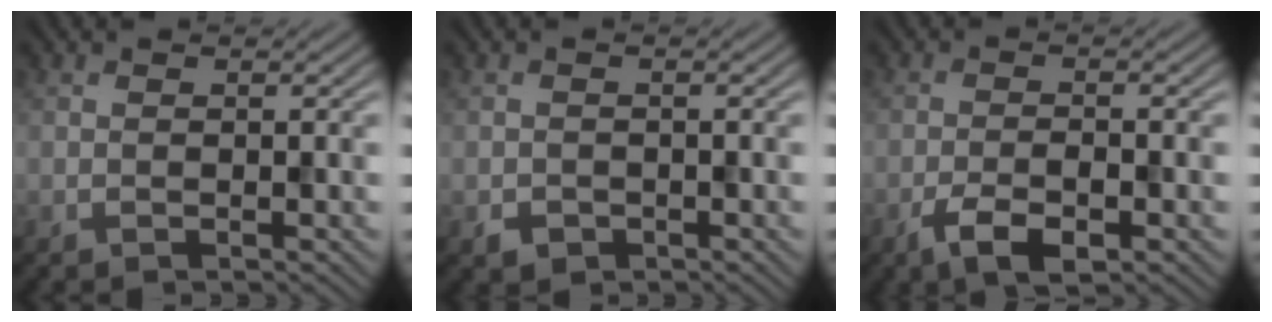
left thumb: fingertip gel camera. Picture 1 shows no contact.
{"total": 1.5, "force": [-0.8, 1.2, 0.5], "torque": [-0.009, -0.007, -0.017]}
{"total": 4.3, "force": [-2.4, 1.7, 3.2], "torque": [-0.060, -0.003, -0.045]}